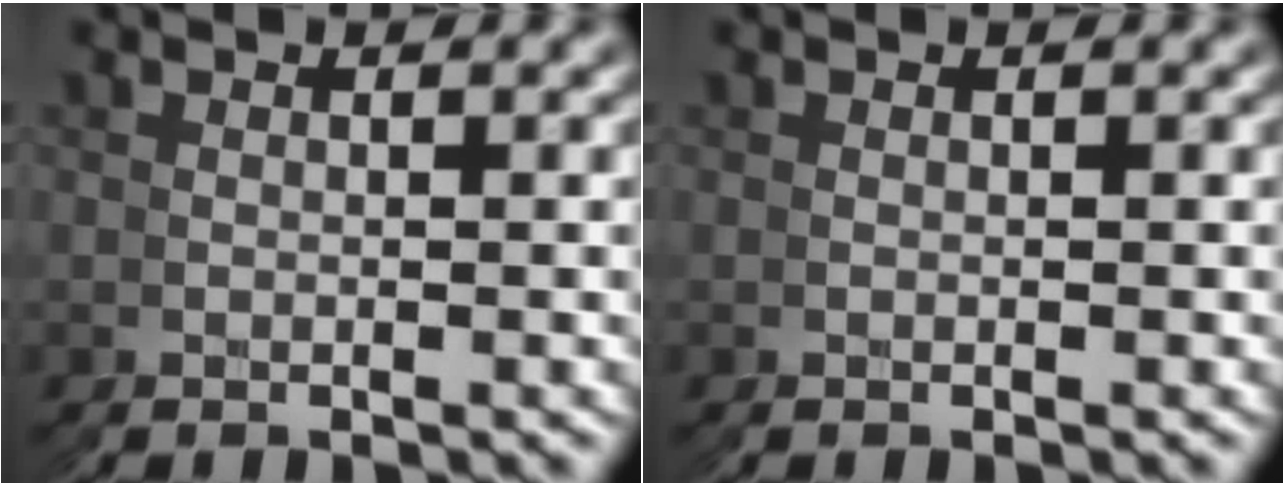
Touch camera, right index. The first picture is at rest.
{"total": 0.0}